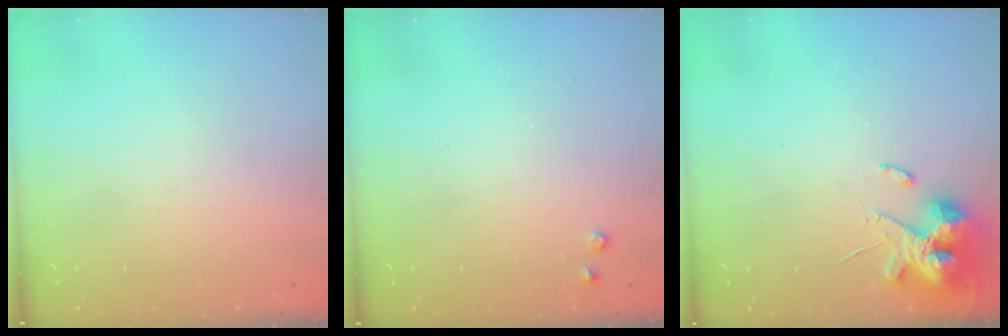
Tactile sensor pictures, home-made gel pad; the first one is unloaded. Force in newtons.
{"total": 2.8, "press": 2.8, "slide": 0.5}
{"total": 14.2, "press": 14.0, "slide": 2.2}